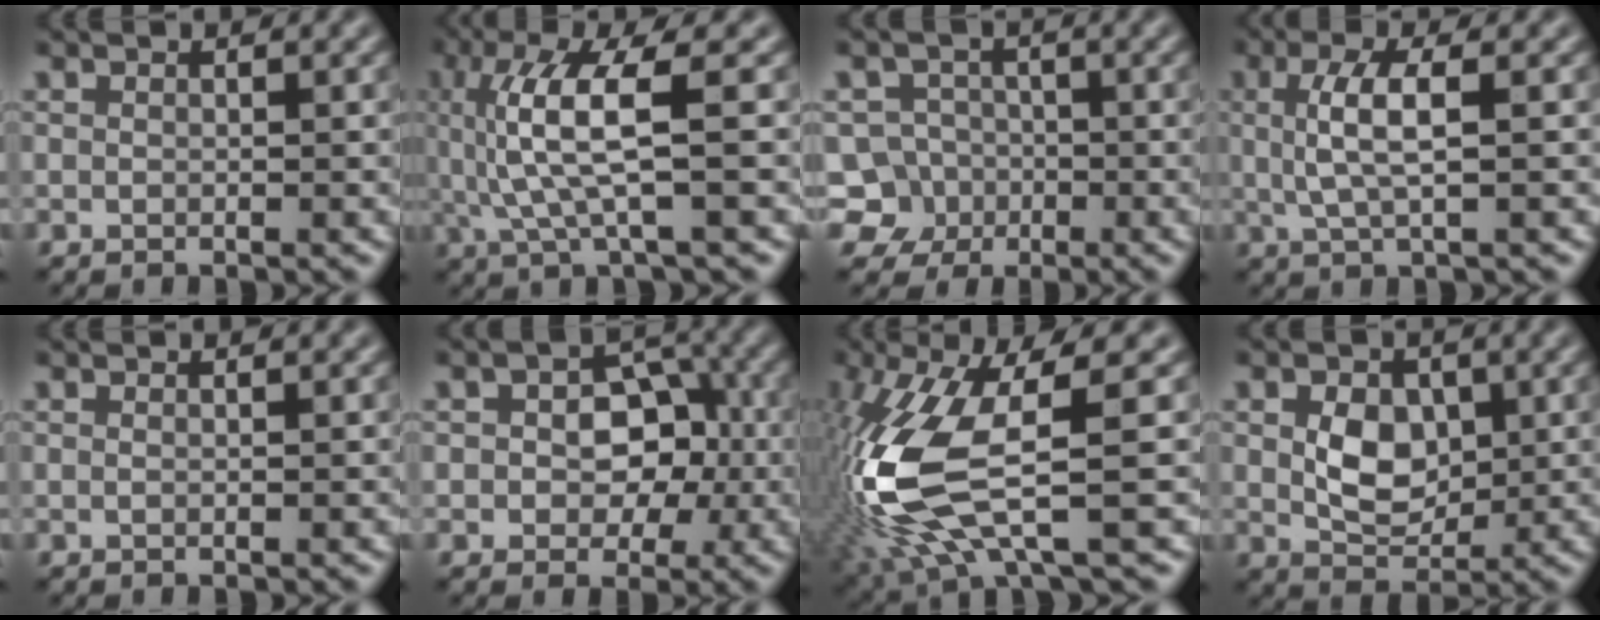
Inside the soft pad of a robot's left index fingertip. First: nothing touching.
{"total": 6.5, "force": [0.8, 1.4, 6.3], "torque": [-0.140, -0.001, 0.023]}
{"total": 5.9, "force": [-2.8, 5.2, 0.9], "torque": [0.007, -0.001, -0.067]}
{"total": 3.8, "force": [0.5, 0.9, 3.6], "torque": [-0.078, 0.001, 0.009]}
{"total": 0.5, "force": [0.2, 0.2, 0.4], "torque": [-0.004, -0.002, -0.005]}
{"total": 4.9, "force": [-0.3, 3.6, 3.4], "torque": [-0.031, -0.002, -0.010]}
{"total": 11.6, "force": [-1.4, 3.5, 11.0], "torque": [-0.253, -0.016, -0.021]}
{"total": 4.2, "force": [0.6, 3.0, 2.9], "torque": [-0.055, -0.004, 0.009]}